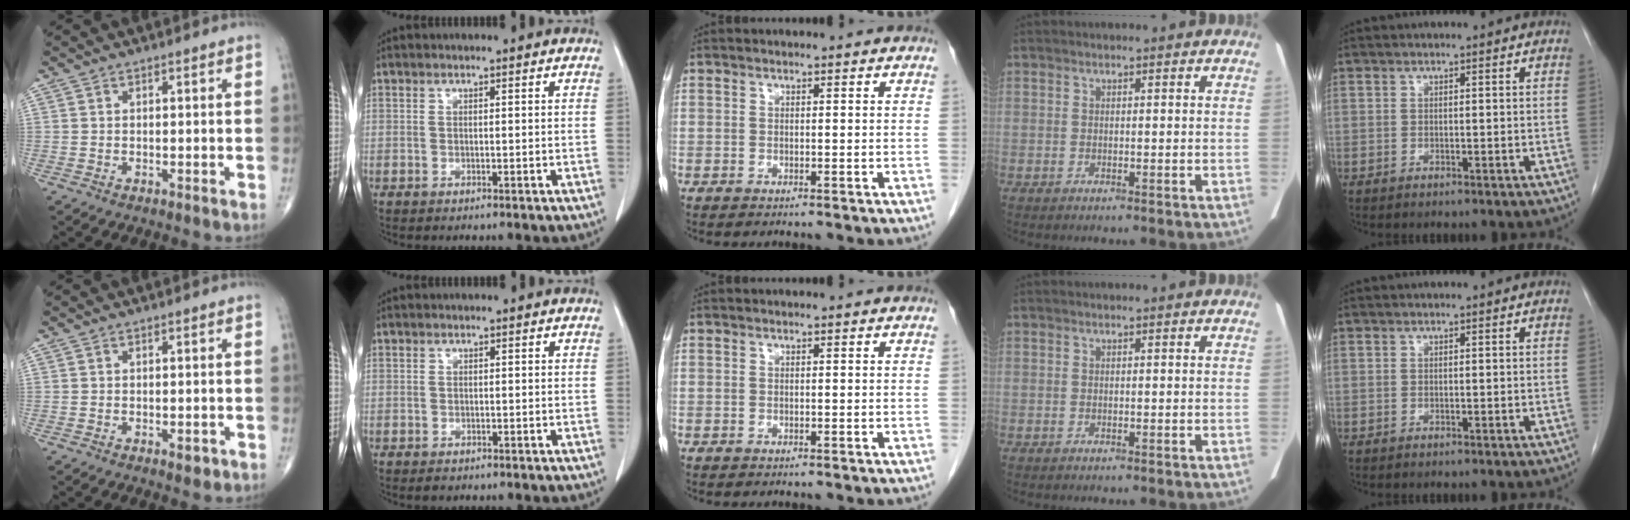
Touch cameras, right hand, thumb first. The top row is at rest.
{"thumb": {"total": 1.9, "force": [-0.8, 1.0, 1.5], "torque": [-0.014, 0.000, -0.009]}, "index": {"total": 0.8, "force": [-0.3, 0.8, 0.1], "torque": [-0.001, 0.004, -0.003]}}